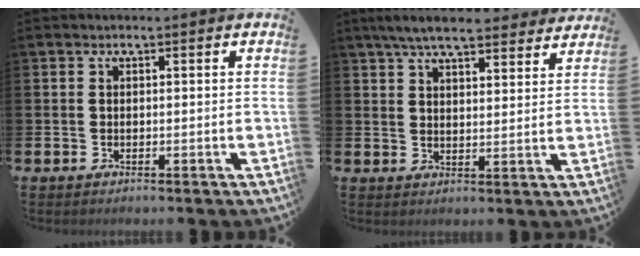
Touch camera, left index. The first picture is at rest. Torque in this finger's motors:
{"motor_torque": [1.10, -1.04, 0.41, 0.21]}